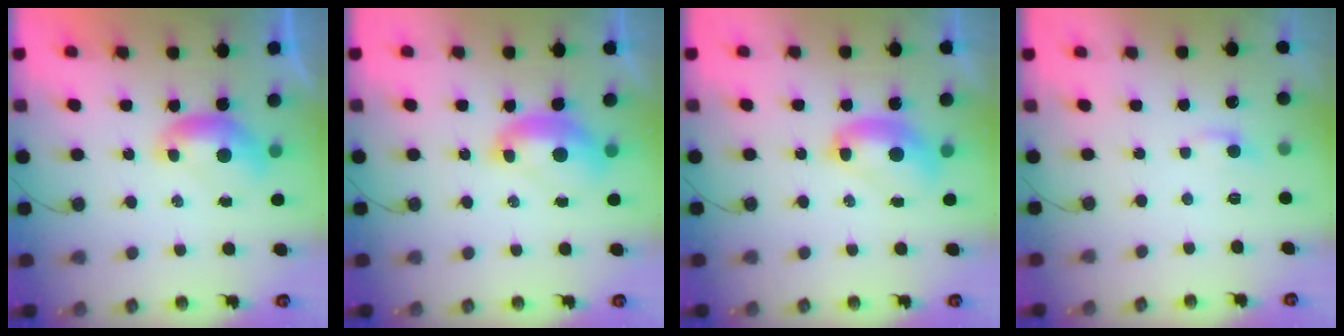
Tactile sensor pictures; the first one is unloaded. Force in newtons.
{"total": 2.2, "press": 2.1, "slide": 0.6}
{"total": 2.6, "press": 2.6, "slide": 0.2}
{"total": 1.4, "press": 1.3, "slide": 0.5}